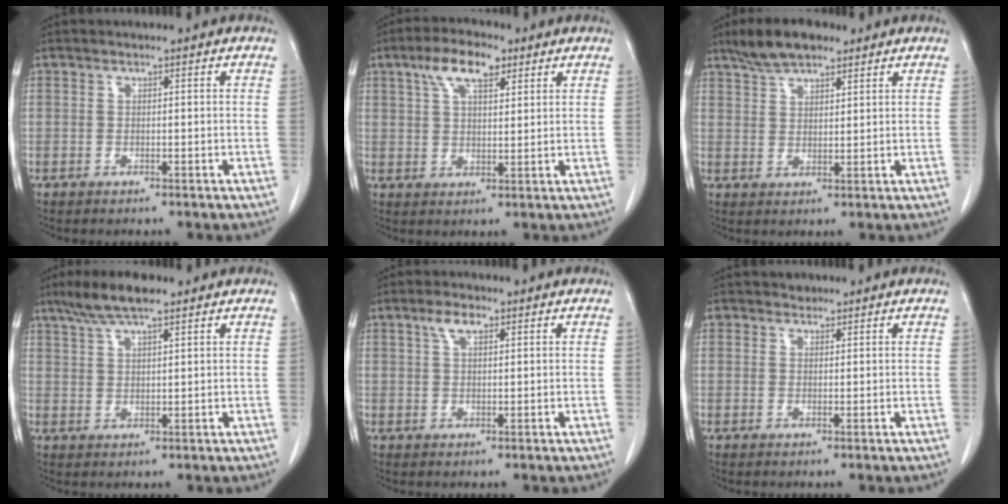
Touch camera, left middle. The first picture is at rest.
{"total": 7.2, "force": [4.1, 2.7, 5.3], "torque": [-0.104, 0.017, 0.073]}
{"total": 6.9, "force": [5.4, 2.3, 3.7], "torque": [-0.074, 0.014, 0.099]}
{"total": 6.8, "force": [5.1, 1.2, 4.4], "torque": [-0.092, 0.014, 0.093]}
{"total": 2.9, "force": [1.6, 1.2, 2.1], "torque": [-0.047, 0.008, 0.034]}
{"total": 1.3, "force": [1.0, 0.9, 0.1], "torque": [0.001, 0.000, 0.011]}